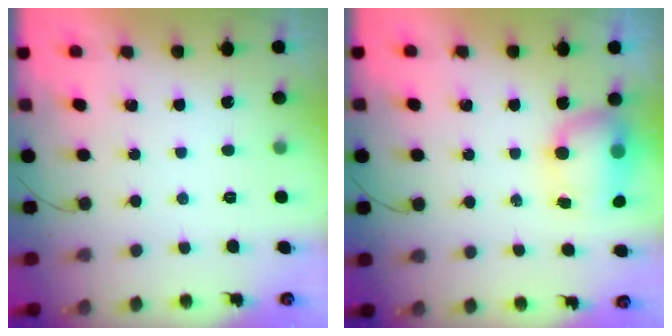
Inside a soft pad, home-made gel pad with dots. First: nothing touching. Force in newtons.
{"total": 10.5, "press": 8.7, "slide": 6.0}